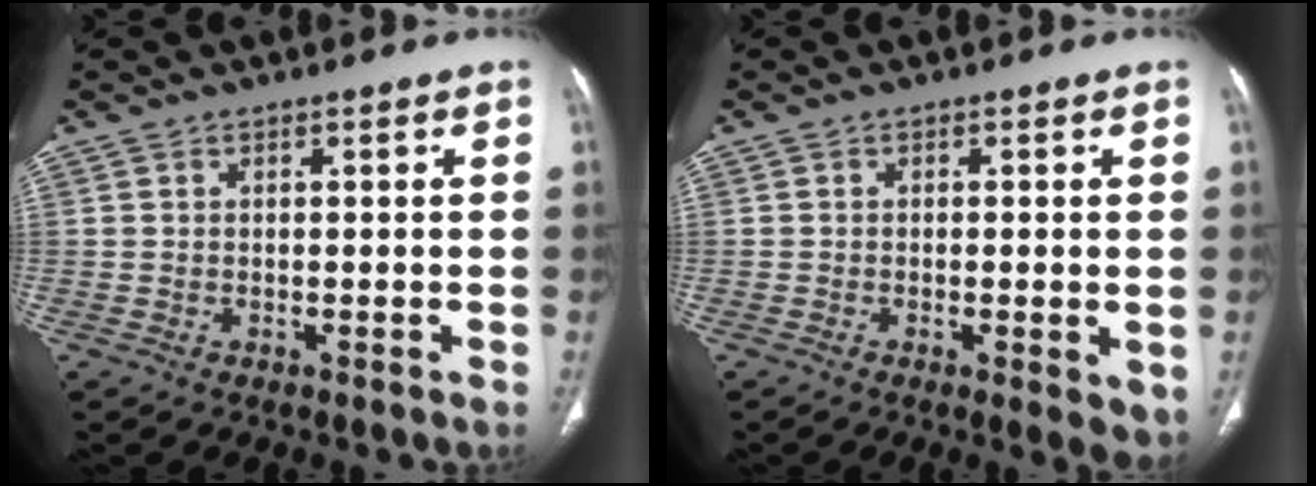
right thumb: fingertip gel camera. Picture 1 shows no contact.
{"total": 4.9, "force": [-1.0, 1.4, 4.6], "torque": [-0.067, -0.013, -0.015]}